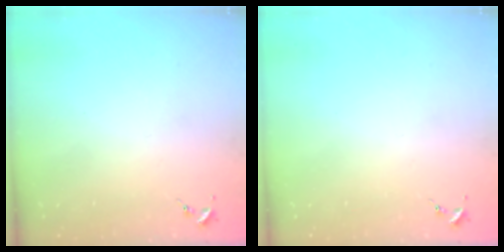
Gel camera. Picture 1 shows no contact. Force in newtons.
{"total": 0.0}